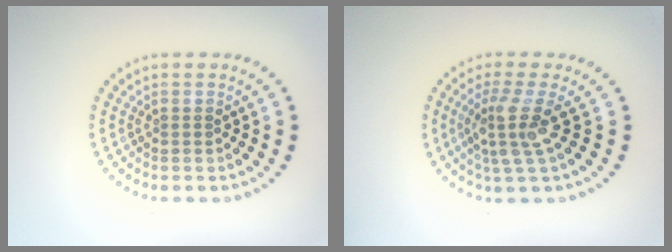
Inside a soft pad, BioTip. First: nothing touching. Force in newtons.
{"total": 3.4, "press": 2.5, "slide": 2.3}